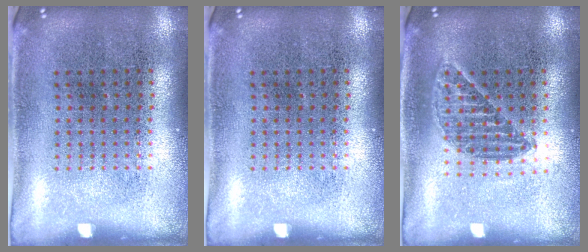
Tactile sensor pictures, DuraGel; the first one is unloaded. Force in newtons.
{"total": 0.0}
{"total": 1.2, "press": 1.1, "slide": 0.5}